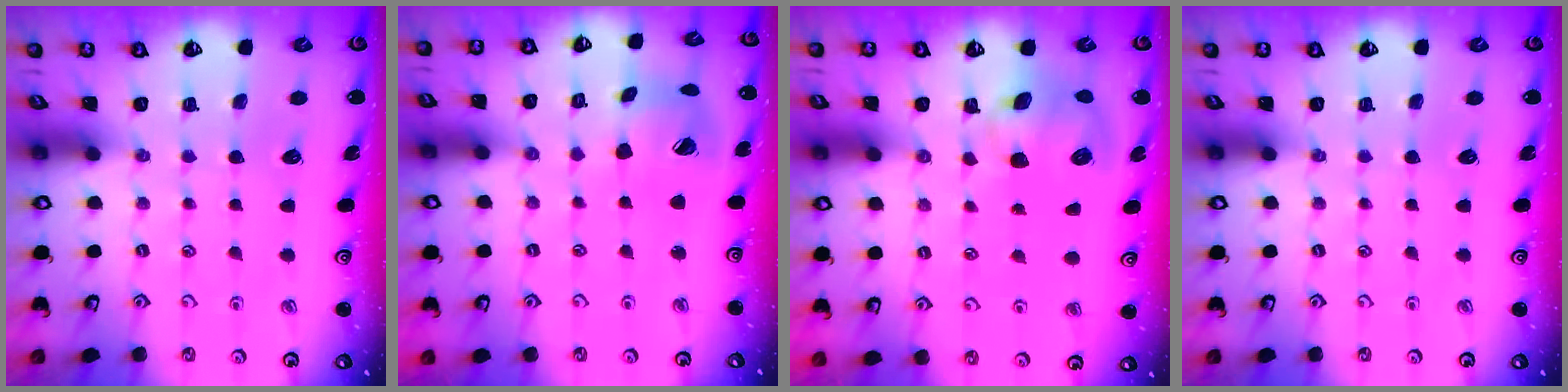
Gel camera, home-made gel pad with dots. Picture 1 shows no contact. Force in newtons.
{"total": 13.3, "press": 13.2, "slide": 1.7}
{"total": 9.1, "press": 9.0, "slide": 1.3}
{"total": 0.0}